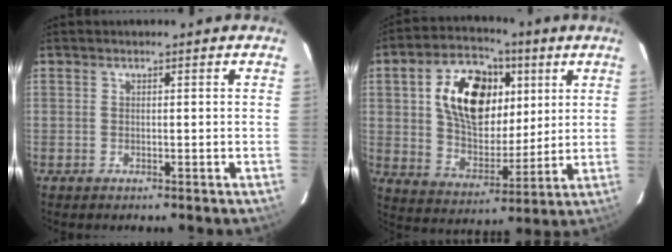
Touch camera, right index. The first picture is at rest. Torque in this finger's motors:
{"motor_torque": [0.77, -0.04, 0.69, 0.14]}